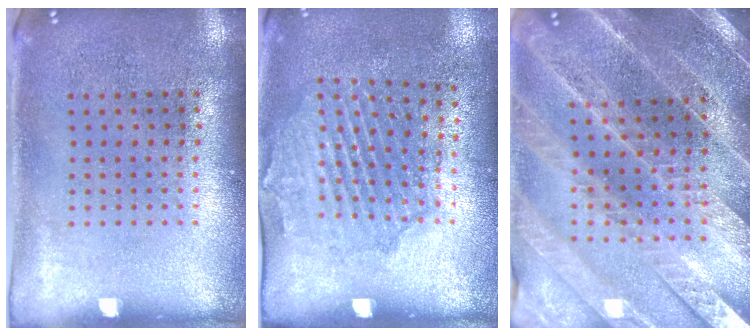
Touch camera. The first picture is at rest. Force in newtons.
{"total": 1.6, "press": 1.4, "slide": 0.7}
{"total": 3.1, "press": 3.0, "slide": 0.7}